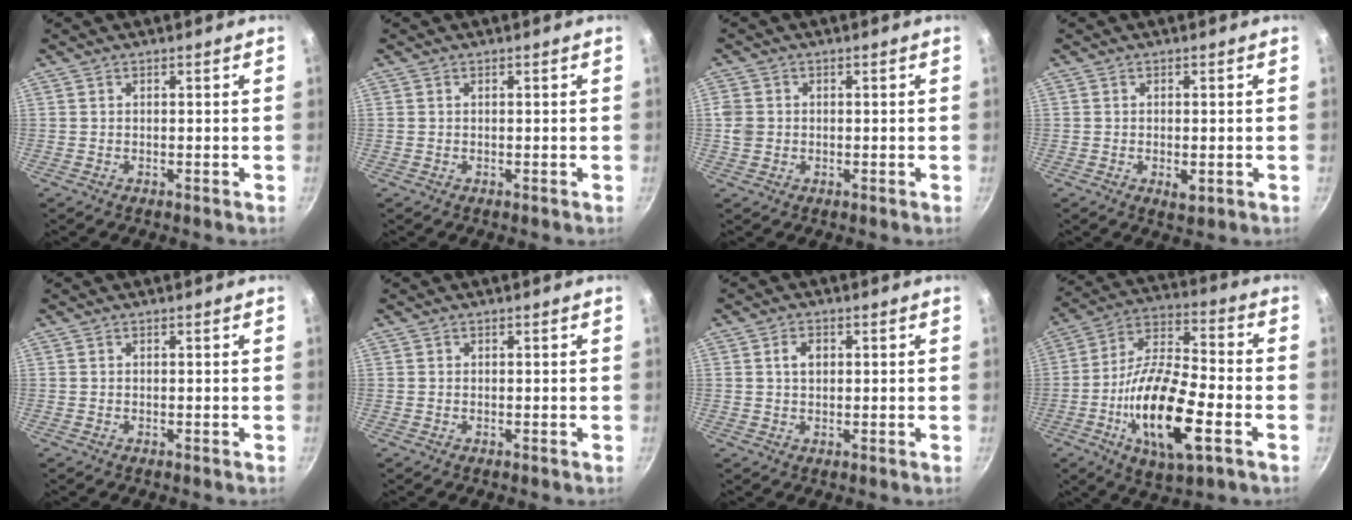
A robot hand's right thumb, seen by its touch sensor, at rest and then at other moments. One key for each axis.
{"total": 0.0}
{"total": 3.3, "fx": -0.1, "fy": 2.9, "fz": 1.4, "tx": -0.020, "ty": 0.004, "tz": -0.003}
{"total": 2.6, "fx": -0.6, "fy": 1.3, "fz": 2.2, "tx": -0.036, "ty": -0.007, "tz": -0.007}
{"total": 0.0}
{"total": 0.0}
{"total": 2.9, "fx": 0.6, "fy": 2.0, "fz": 2.0, "tx": -0.022, "ty": 0.003, "tz": 0.010}
{"total": 20.2, "fx": -6.1, "fy": 7.6, "fz": 17.7, "tx": -0.323, "ty": 0.025, "tz": -0.119}